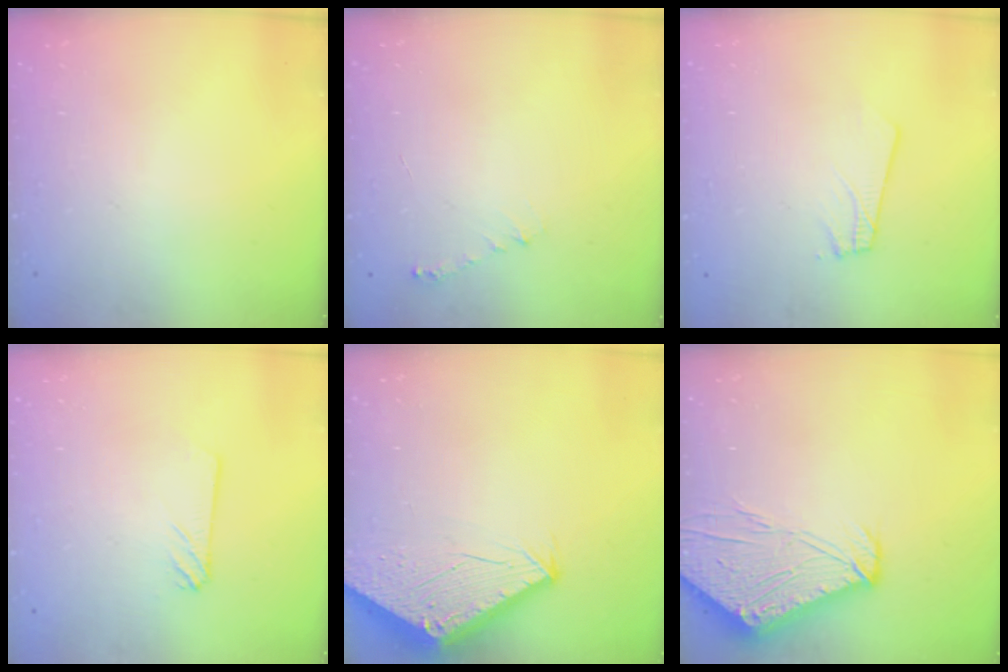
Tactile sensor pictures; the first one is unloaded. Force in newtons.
{"total": 4.2, "press": 4.2, "slide": 0.4}
{"total": 1.8, "press": 1.8, "slide": 0.1}
{"total": 2.4, "press": 2.4, "slide": 0.3}
{"total": 2.7, "press": 2.7, "slide": 0.1}
{"total": 12.8, "press": 12.7, "slide": 1.6}